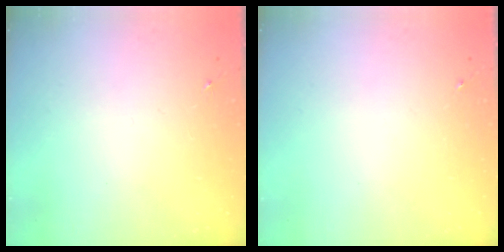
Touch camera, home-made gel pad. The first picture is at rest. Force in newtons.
{"total": 0.0}